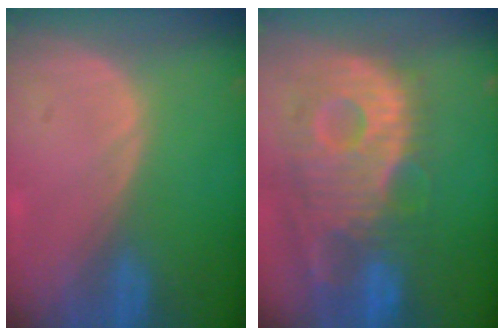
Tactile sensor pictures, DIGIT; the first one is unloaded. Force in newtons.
{"total": 13.0, "press": 11.3, "slide": 6.3}